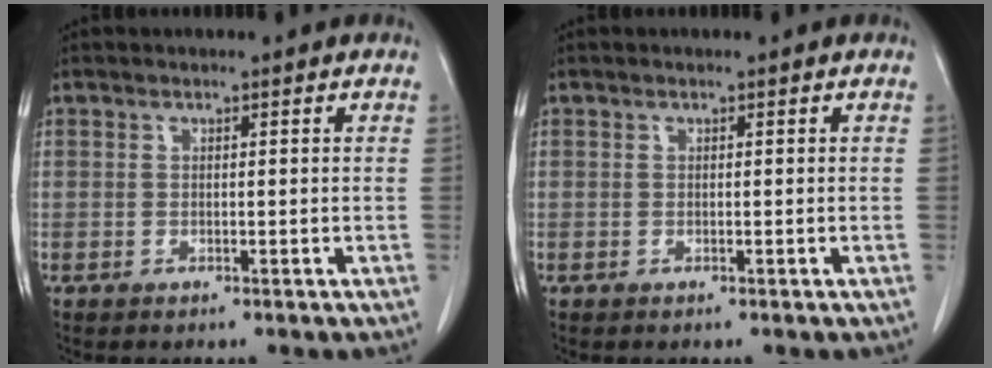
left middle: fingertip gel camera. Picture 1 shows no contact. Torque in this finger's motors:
{"motor_torque": [0.82, -1.10, -0.03, 0.01]}